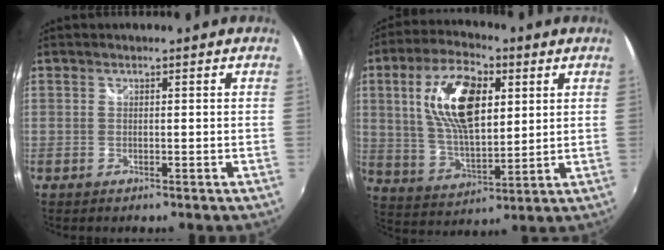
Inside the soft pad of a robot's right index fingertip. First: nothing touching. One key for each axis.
{"total": 16.1, "fx": 4.6, "fy": 7.6, "fz": 13.4, "tx": -0.254, "ty": 0.015, "tz": 0.092}